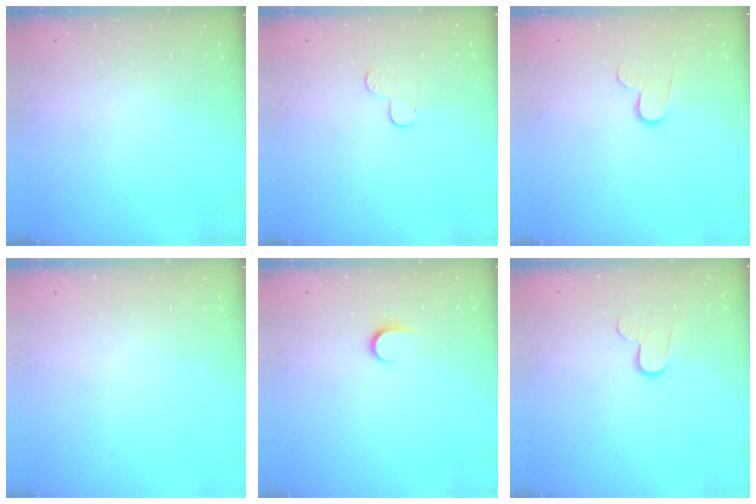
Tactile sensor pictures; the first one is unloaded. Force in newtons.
{"total": 5.5, "press": 5.5, "slide": 0.6}
{"total": 6.3, "press": 6.3, "slide": 0.5}
{"total": 0.0}
{"total": 5.1, "press": 5.1, "slide": 0.5}
{"total": 6.3, "press": 6.3, "slide": 0.5}